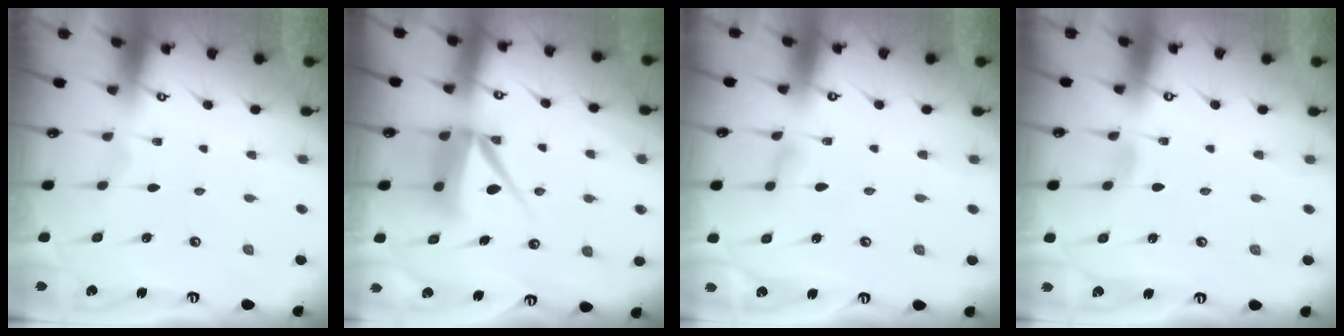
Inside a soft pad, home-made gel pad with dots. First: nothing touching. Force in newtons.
{"total": 8.6, "press": 8.5, "slide": 1.2}
{"total": 4.7, "press": 4.7, "slide": 0.5}
{"total": 1.9, "press": 1.9, "slide": 0.2}